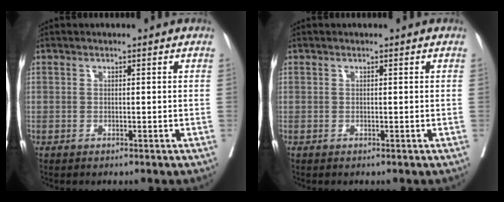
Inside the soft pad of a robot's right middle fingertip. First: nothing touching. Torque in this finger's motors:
{"motor_torque": [-0.08, 0.08, -0.01, 0.00]}